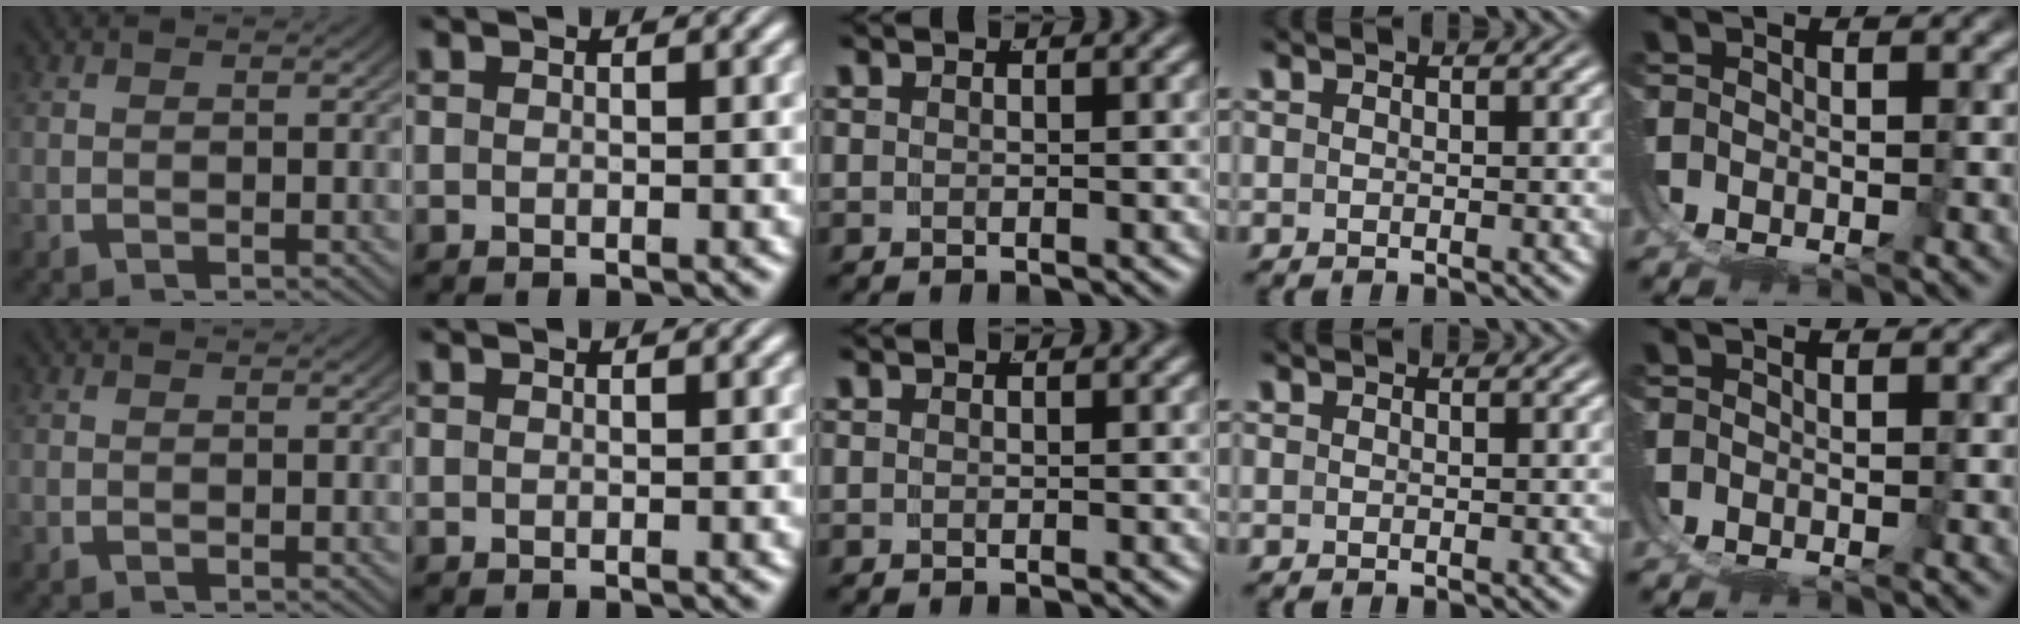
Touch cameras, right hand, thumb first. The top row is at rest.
{}